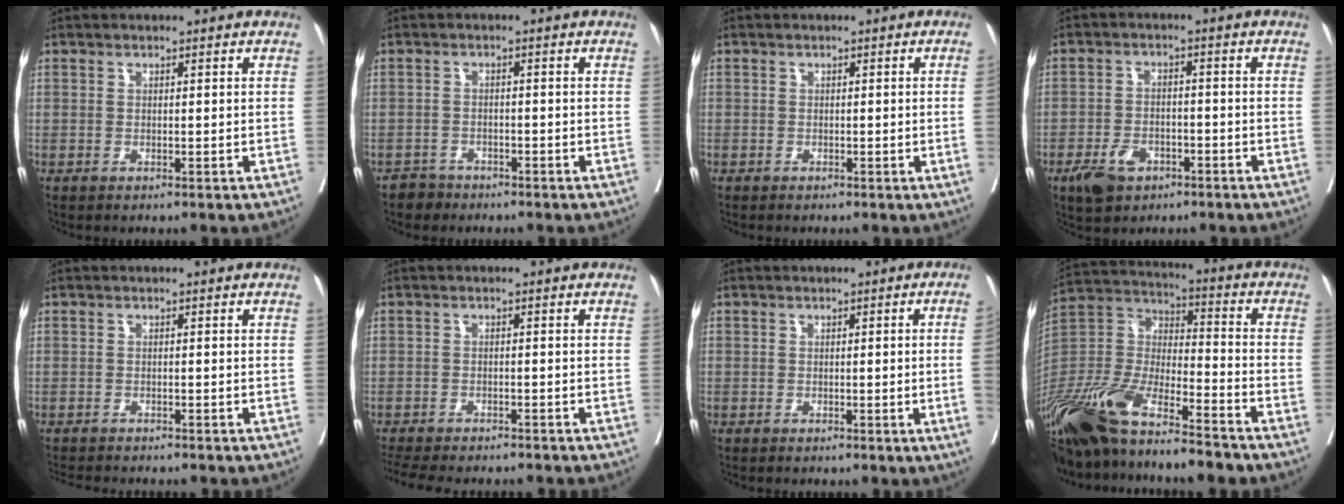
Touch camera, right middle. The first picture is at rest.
{"total": 2.3, "force": [-1.8, 1.3, -0.5], "torque": [0.000, 0.005, -0.031]}
{"total": 1.0, "force": [-0.2, -0.3, 0.9], "torque": [-0.013, -0.001, -0.003]}
{"total": 5.6, "force": [-3.3, 3.4, 3.1], "torque": [-0.060, 0.001, -0.051]}
{"total": 5.1, "force": [-4.8, 0.6, 1.7], "torque": [-0.027, -0.012, -0.073]}
{"total": 11.5, "force": [-10.3, 2.6, 4.6], "torque": [-0.086, -0.014, -0.140]}
{"total": 2.8, "force": [-0.5, -0.9, 2.6], "torque": [-0.032, -0.005, -0.006]}
{"total": 22.7, "force": [-17.6, 5.3, 13.4], "torque": [-0.311, -0.033, -0.332]}